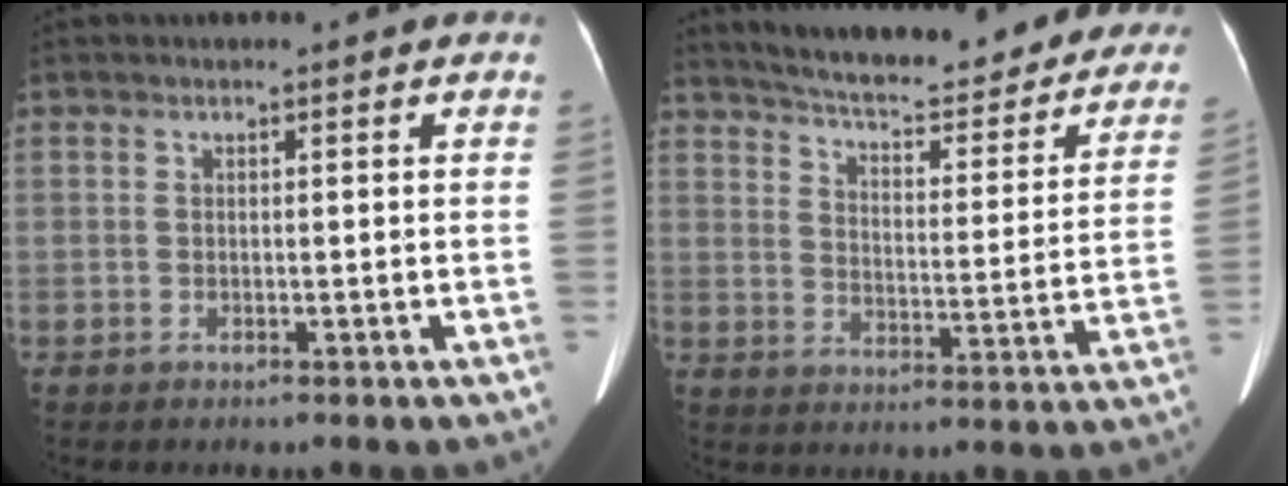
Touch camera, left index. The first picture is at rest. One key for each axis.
{"total": 29.4, "fx": 26.2, "fy": 6.2, "fz": 11.9, "tx": -0.182, "ty": -0.065, "tz": 0.321}